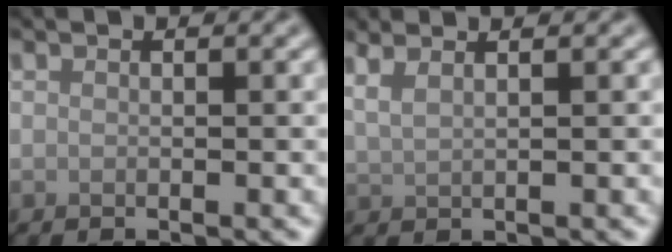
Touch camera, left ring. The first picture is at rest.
{"total": 3.6, "force": [2.4, 1.6, 2.1], "torque": [-0.024, 0.017, 0.021]}